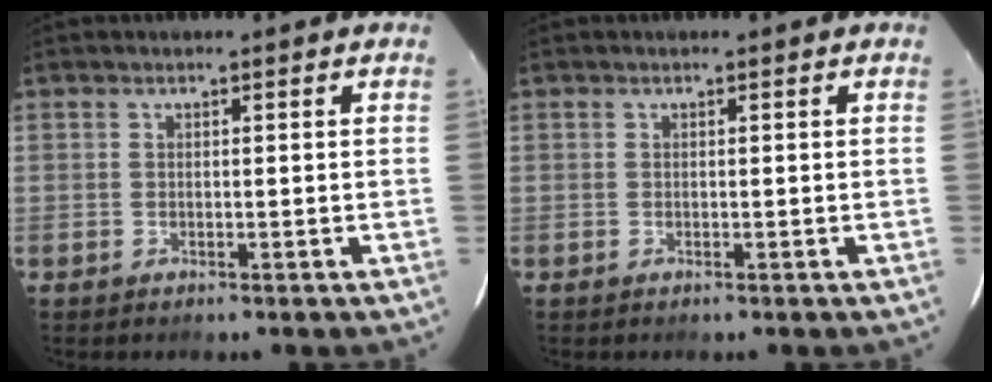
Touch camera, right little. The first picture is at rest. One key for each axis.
{"total": 0.0}